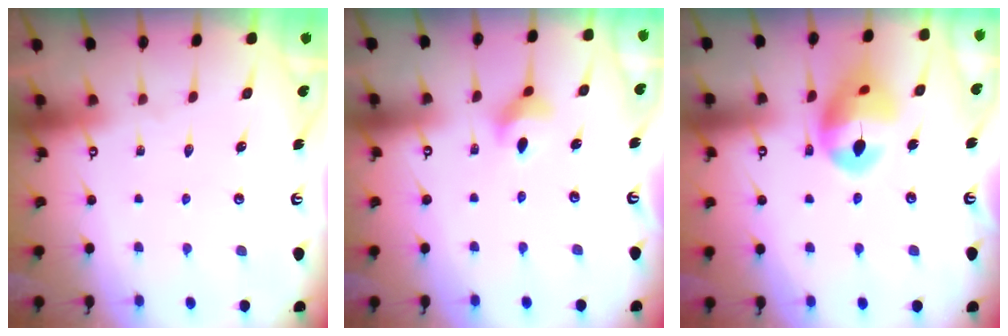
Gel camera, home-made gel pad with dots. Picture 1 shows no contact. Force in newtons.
{"total": 5.6, "press": 5.4, "slide": 1.3}
{"total": 14.0, "press": 13.9, "slide": 1.9}